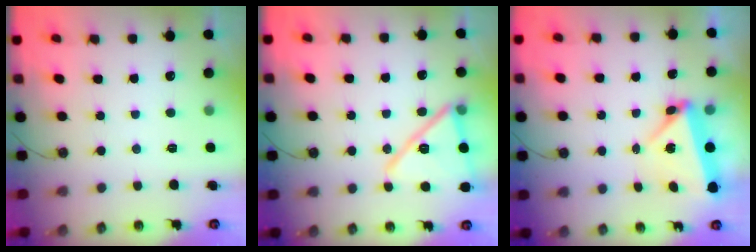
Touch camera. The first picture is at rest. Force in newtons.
{"total": 16.1, "press": 14.2, "slide": 7.6}
{"total": 5.9, "press": 5.2, "slide": 2.6}